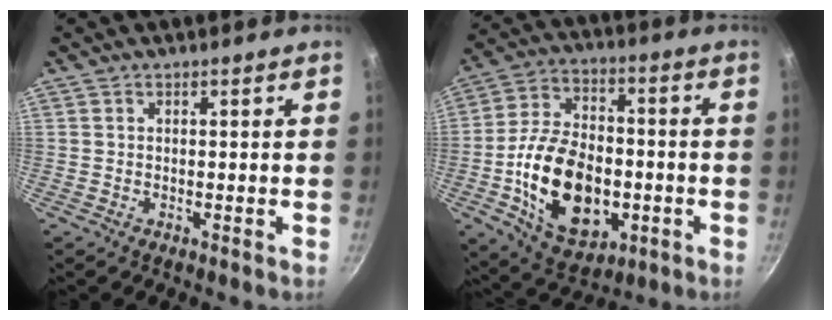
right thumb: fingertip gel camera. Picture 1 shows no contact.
{"total": 20.8, "force": [-4.3, 13.2, 15.5], "torque": [-0.247, 0.024, -0.065]}